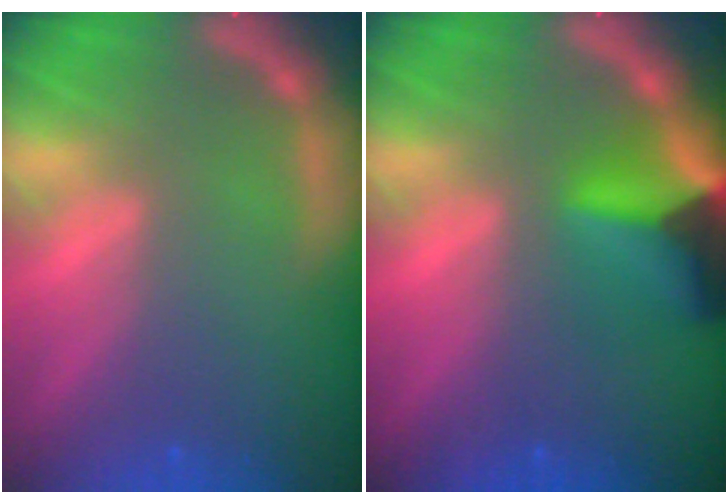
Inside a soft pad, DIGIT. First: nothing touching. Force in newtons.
{"total": 7.4}